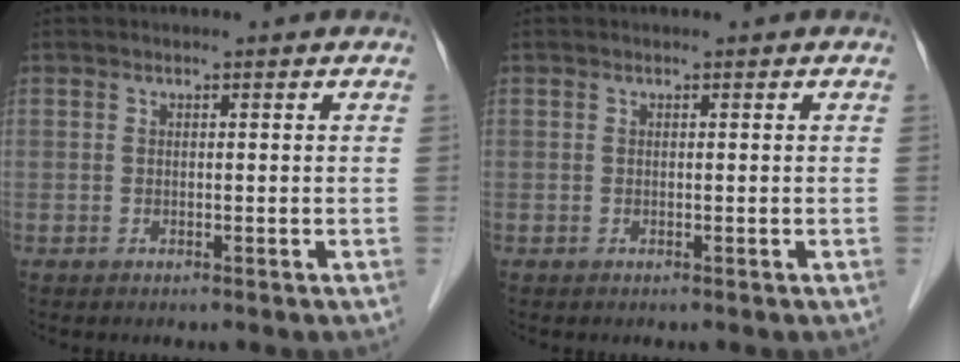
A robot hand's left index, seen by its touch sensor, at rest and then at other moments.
{"total": 0.0}